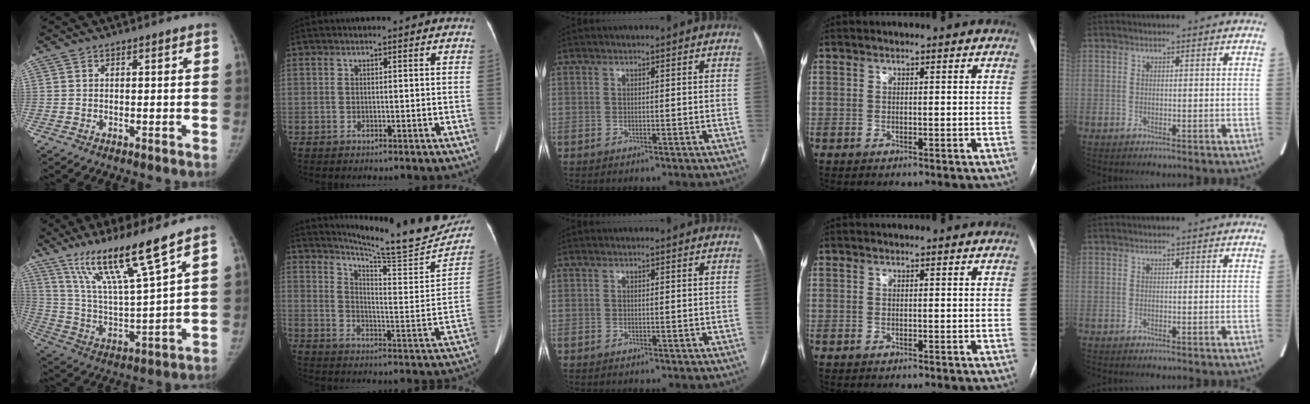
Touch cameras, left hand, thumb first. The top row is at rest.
{"thumb": {"total": 16.1, "force": [11.0, 0.4, 11.7], "torque": [-0.205, -0.060, 0.210]}, "index": {"total": 19.4, "force": [18.5, -0.5, 6.0], "torque": [-0.101, -0.102, 0.243]}}